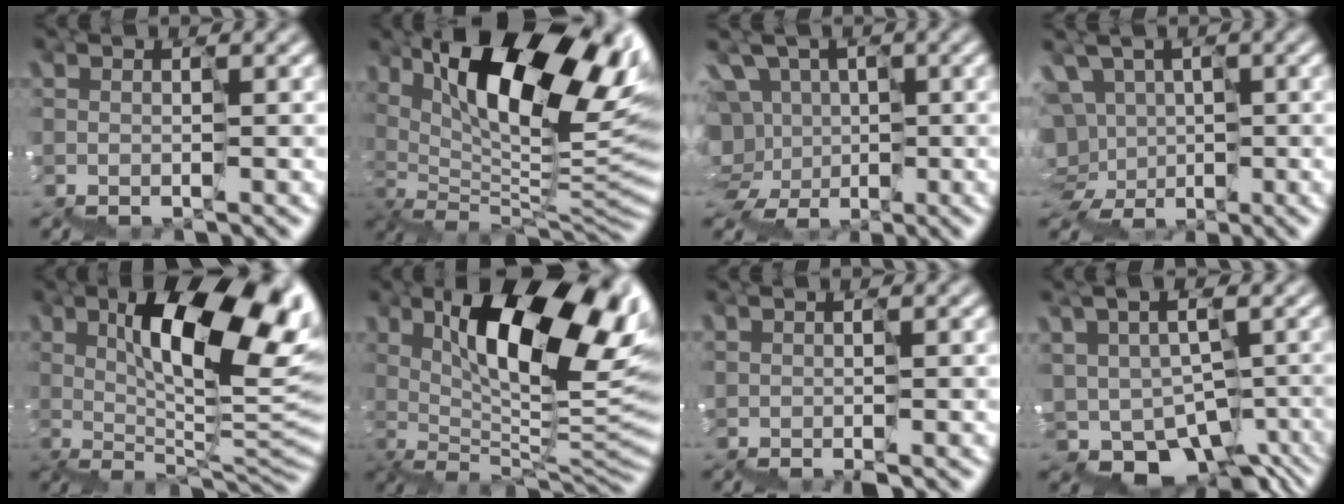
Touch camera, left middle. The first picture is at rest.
{"total": 13.2, "force": [5.8, 5.6, 10.4], "torque": [-0.181, -0.002, 0.107]}
{"total": 5.9, "force": [-1.0, 5.8, 0.5], "torque": [-0.009, 0.003, -0.022]}
{"total": 6.1, "force": [-0.4, 5.9, 1.7], "torque": [-0.027, -0.017, -0.001]}
{"total": 11.6, "force": [3.8, 3.6, 10.3], "torque": [-0.156, 0.005, 0.065]}
{"total": 10.9, "force": [3.8, 3.8, 9.4], "torque": [-0.148, 0.003, 0.066]}
{"total": 1.0, "force": [0.1, 0.4, 0.8], "torque": [-0.016, -0.001, 0.007]}
{"total": 7.8, "force": [-1.2, 6.2, 4.5], "torque": [-0.112, -0.030, 0.008]}